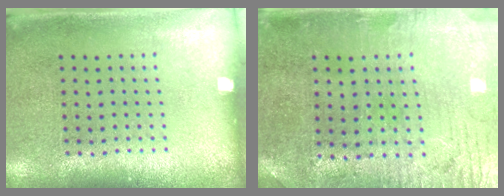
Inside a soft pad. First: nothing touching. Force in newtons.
{"total": 0.9, "press": 0.7, "slide": 0.6}